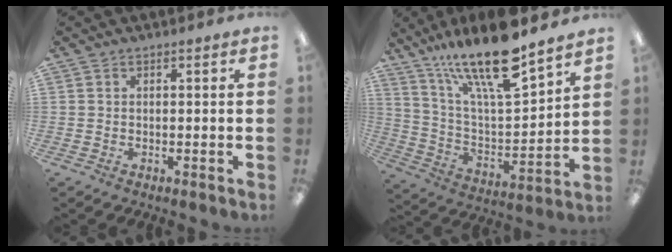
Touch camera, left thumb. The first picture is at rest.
{"total": 20.0, "force": [15.4, 4.7, 11.8], "torque": [-0.214, -0.101, 0.261]}